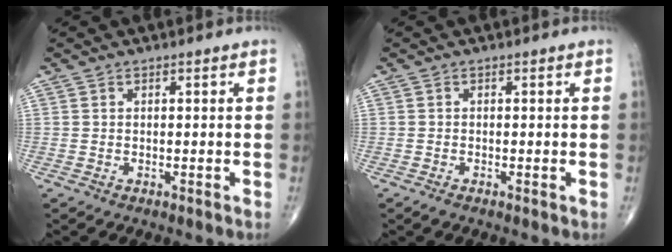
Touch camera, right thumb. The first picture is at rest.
{"total": 1.2, "force": [-0.7, 0.5, 0.9], "torque": [-0.018, -0.003, -0.017]}